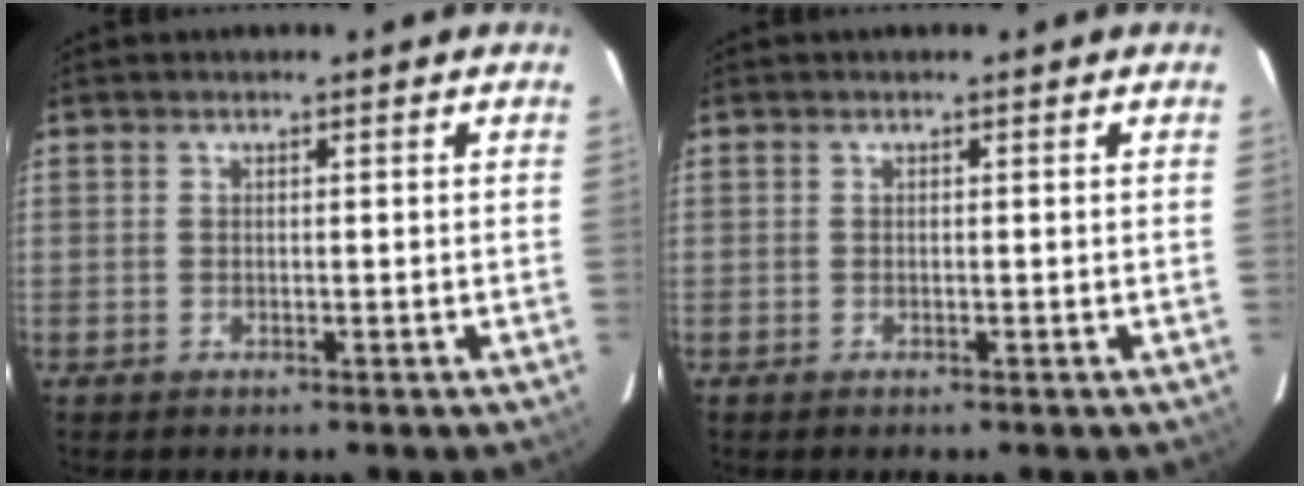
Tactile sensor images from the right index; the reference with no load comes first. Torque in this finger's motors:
{"motor_torque": [0.03, -0.09, 0.03, 0.00]}